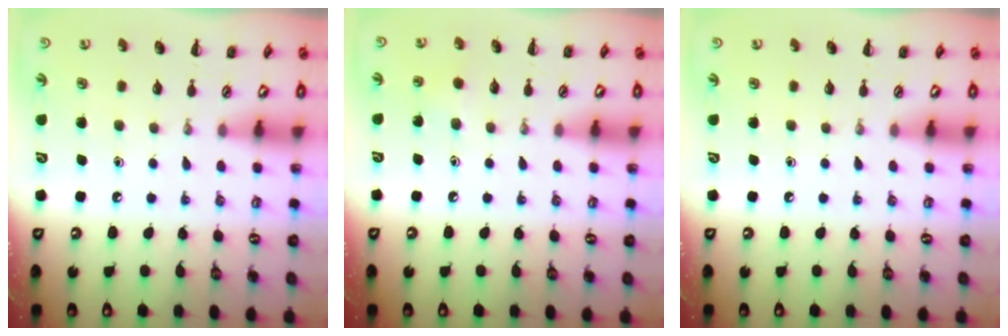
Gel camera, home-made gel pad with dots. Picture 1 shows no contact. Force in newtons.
{"total": 5.8, "press": 5.7, "slide": 1.3}
{"total": 0.0}